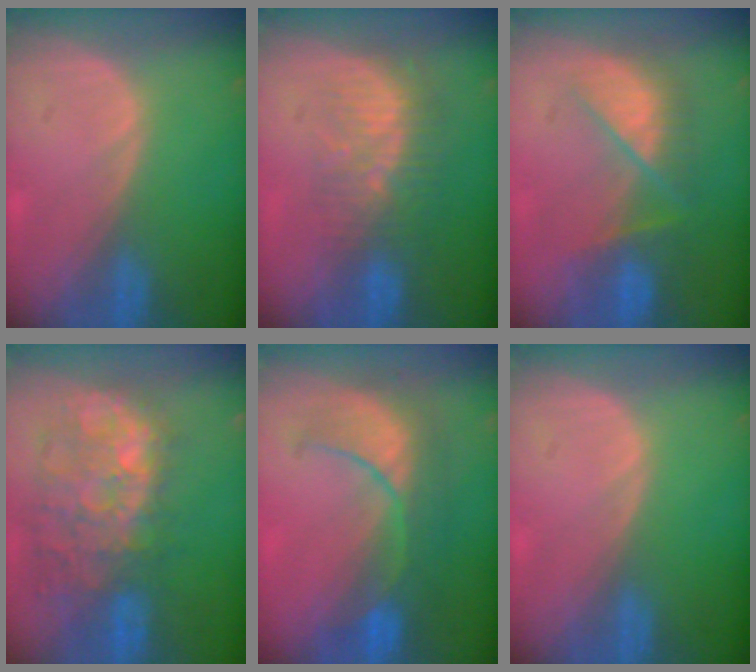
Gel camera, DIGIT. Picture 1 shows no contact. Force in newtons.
{"total": 8.3, "press": 7.4, "slide": 3.7}
{"total": 7.5, "press": 7.3, "slide": 1.9}
{"total": 11.3, "press": 10.5, "slide": 4.1}
{"total": 8.3, "press": 8.3, "slide": 0.9}
{"total": 0.0}